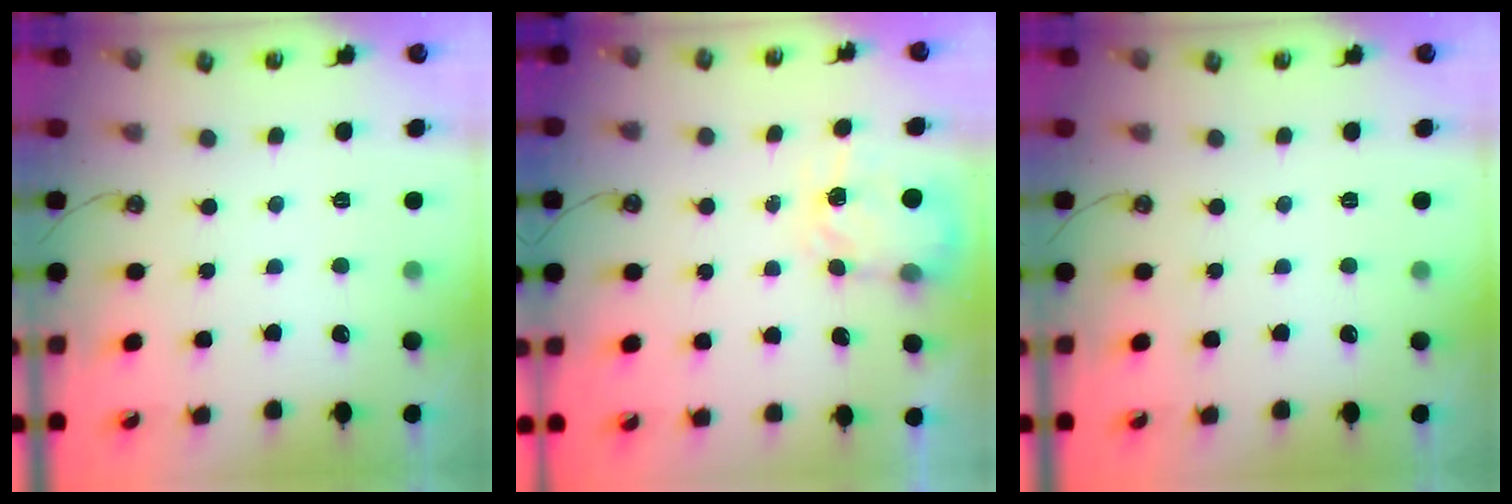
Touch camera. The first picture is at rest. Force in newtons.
{"total": 3.9, "press": 3.9, "slide": 0.7}
{"total": 0.0}